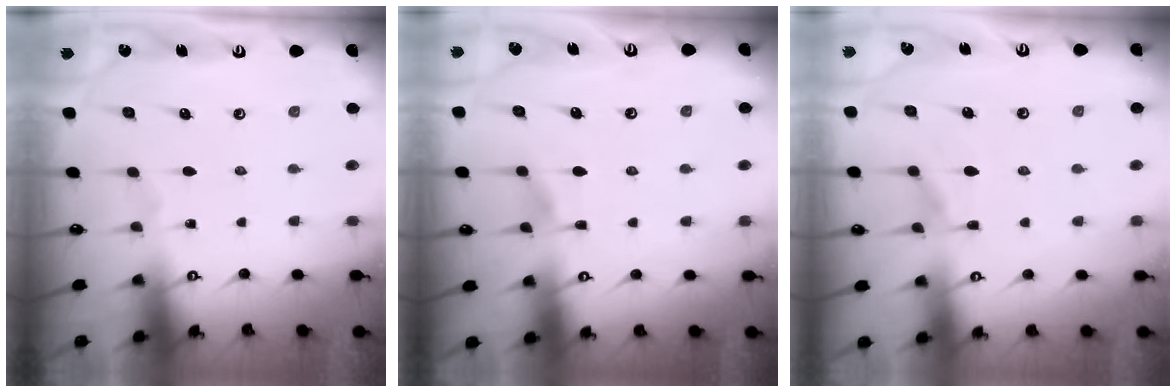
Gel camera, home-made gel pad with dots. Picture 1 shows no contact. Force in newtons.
{"total": 6.0, "press": 5.9, "slide": 0.7}
{"total": 1.8, "press": 1.0, "slide": 1.5}